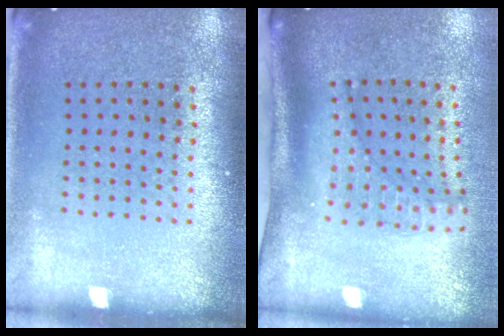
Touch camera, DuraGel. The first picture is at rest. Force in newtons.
{"total": 2.0, "press": 1.5, "slide": 1.3}